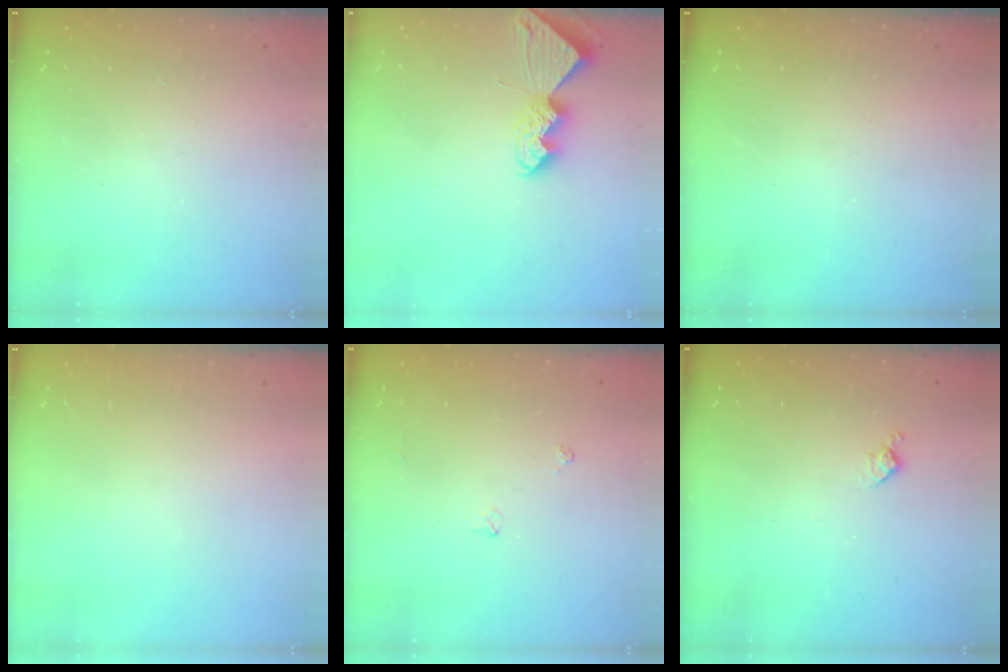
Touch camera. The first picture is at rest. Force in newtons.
{"total": 9.5, "press": 9.4, "slide": 0.7}
{"total": 0.0}
{"total": 0.0}
{"total": 3.0, "press": 3.0, "slide": 0.5}
{"total": 5.1, "press": 5.0, "slide": 0.7}